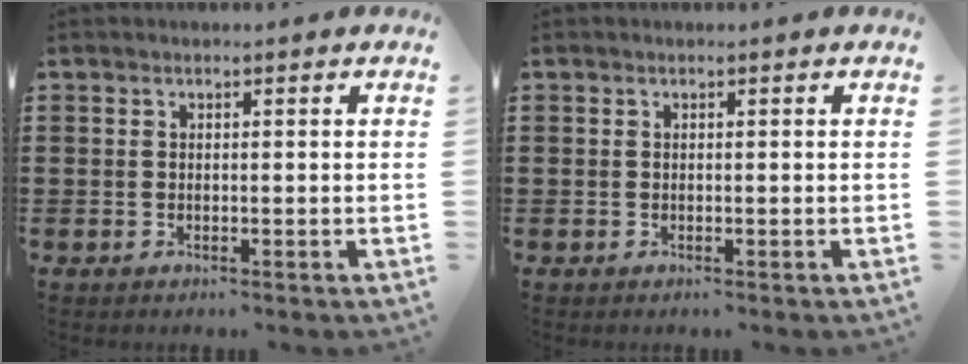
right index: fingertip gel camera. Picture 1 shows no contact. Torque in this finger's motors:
{"motor_torque": [0.05, 1.26, 0.00, 0.00]}